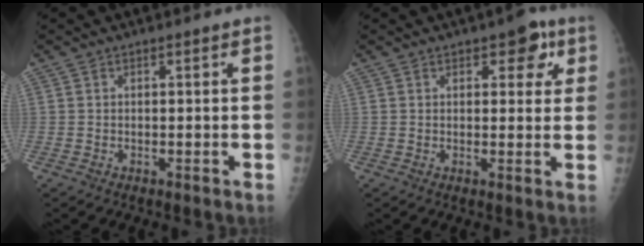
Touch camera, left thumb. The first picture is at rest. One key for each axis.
{"total": 5.7, "fx": 2.7, "fy": 3.1, "fz": 3.9, "tx": -0.015, "ty": -0.007, "tz": 0.026}